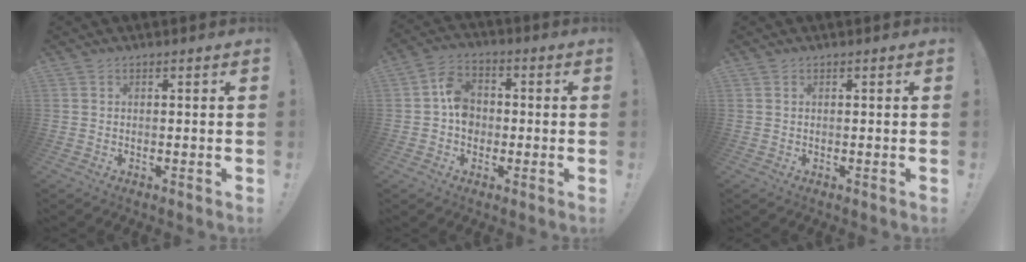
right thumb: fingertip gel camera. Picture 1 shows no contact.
{"total": 8.0, "force": [-0.5, 6.7, 4.4], "torque": [-0.069, 0.019, -0.006]}
{"total": 0.0}